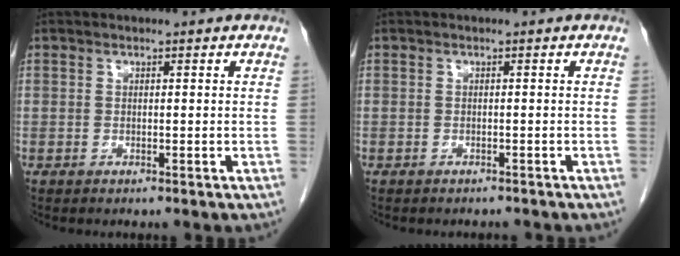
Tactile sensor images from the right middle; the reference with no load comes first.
{"total": 2.2, "force": [-2.0, 0.8, 0.5], "torque": [-0.013, -0.003, -0.024]}